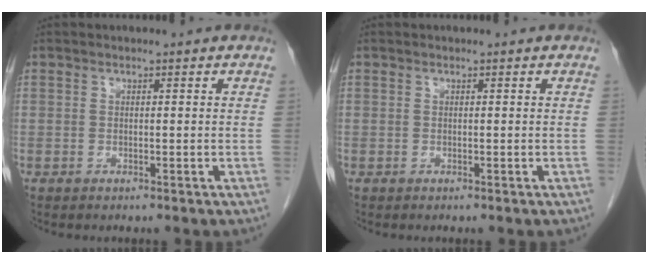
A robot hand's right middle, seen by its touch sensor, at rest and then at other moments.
{"total": 0.0}